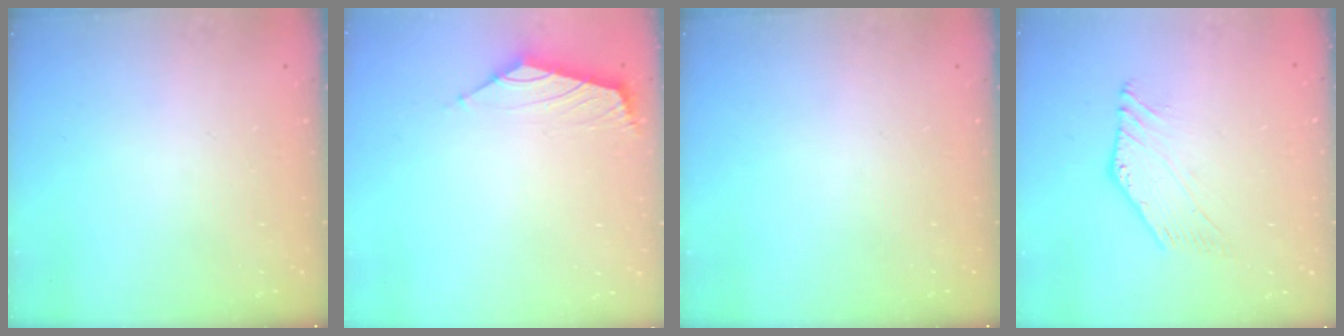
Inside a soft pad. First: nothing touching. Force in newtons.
{"total": 1.6, "press": 1.5, "slide": 0.7}
{"total": 0.0}
{"total": 1.8, "press": 1.8, "slide": 0.5}